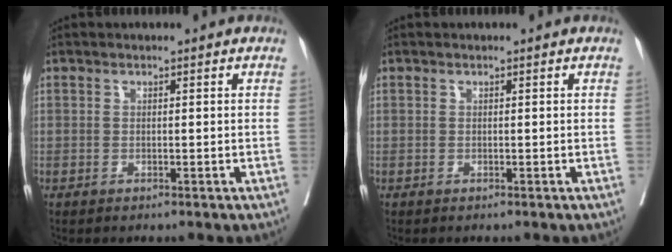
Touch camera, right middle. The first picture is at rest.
{"total": 0.0}